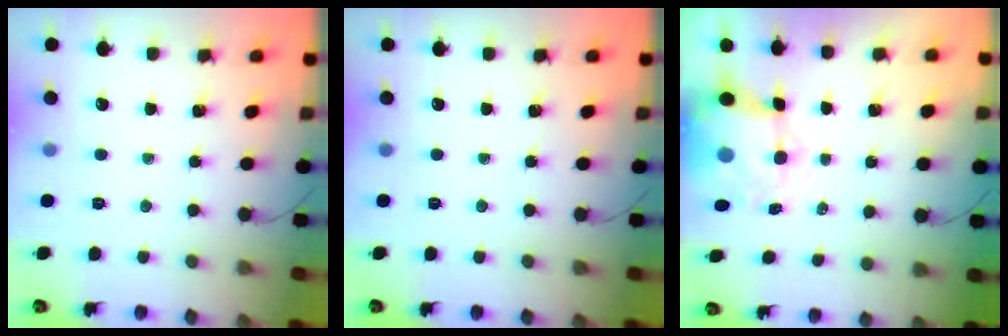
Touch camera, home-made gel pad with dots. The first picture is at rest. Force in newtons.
{"total": 0.0}
{"total": 8.4, "press": 8.0, "slide": 2.5}